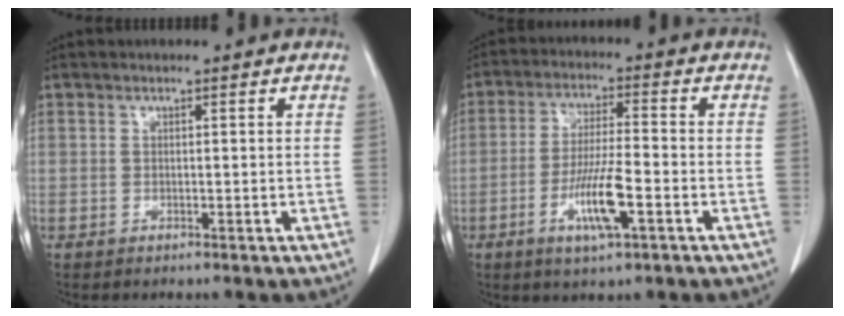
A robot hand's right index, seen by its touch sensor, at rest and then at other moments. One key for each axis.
{"total": 8.7, "fx": -3.4, "fy": 0.9, "fz": 7.9, "tx": -0.153, "ty": -0.009, "tz": -0.061}